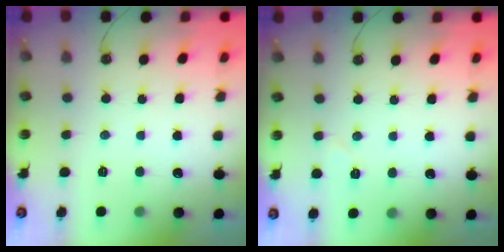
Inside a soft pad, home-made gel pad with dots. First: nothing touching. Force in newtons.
{"total": 3.4, "press": 2.9, "slide": 1.8}